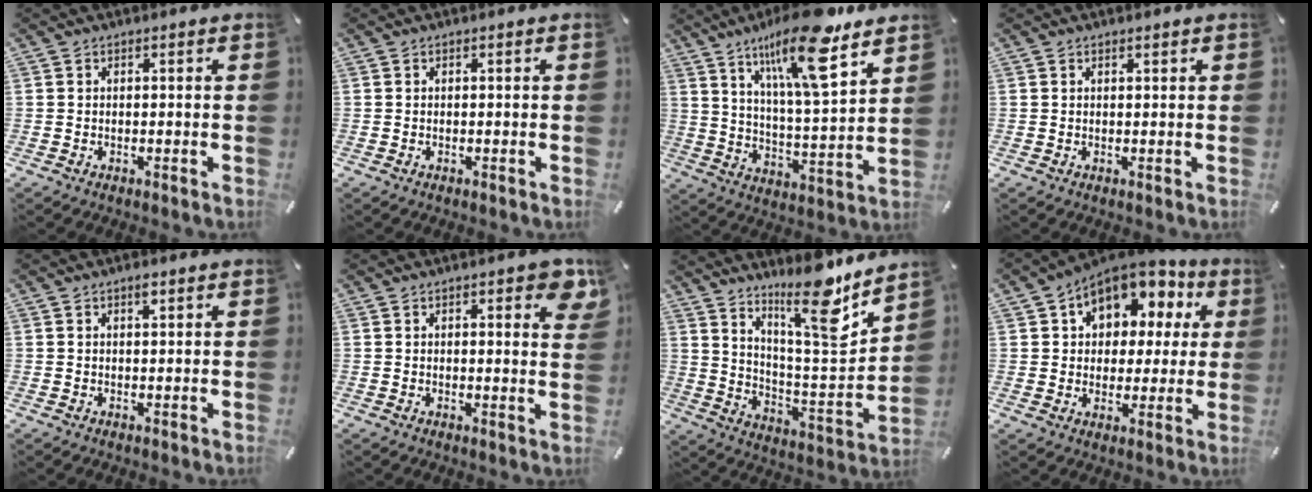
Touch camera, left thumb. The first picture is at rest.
{"total": 0.0}
{"total": 19.5, "force": [12.6, 4.9, 14.1], "torque": [-0.248, -0.062, 0.199]}
{"total": 0.8, "force": [0.4, 0.2, 0.6], "torque": [-0.011, 0.001, 0.008]}
{"total": 1.5, "force": [0.8, 0.5, 1.2], "torque": [-0.025, 0.002, 0.012]}
{"total": 6.0, "force": [3.2, 2.0, 4.6], "torque": [-0.057, -0.013, 0.048]}
{"total": 17.0, "force": [13.7, 2.7, 9.7], "torque": [-0.151, -0.112, 0.220]}
{"total": 11.6, "force": [5.7, 8.6, 5.2], "torque": [-0.080, -0.036, 0.103]}